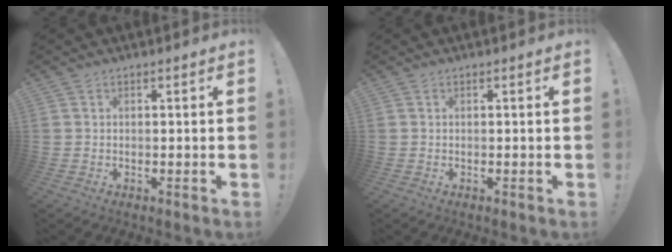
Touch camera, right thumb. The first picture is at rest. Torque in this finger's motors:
{"motor_torque": [0.00, 0.00, 0.00, 0.00, 0.00]}